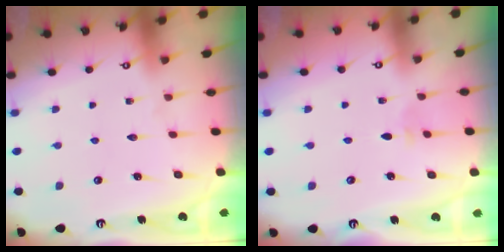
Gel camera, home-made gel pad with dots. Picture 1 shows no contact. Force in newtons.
{"total": 2.8, "press": 2.7, "slide": 0.7}